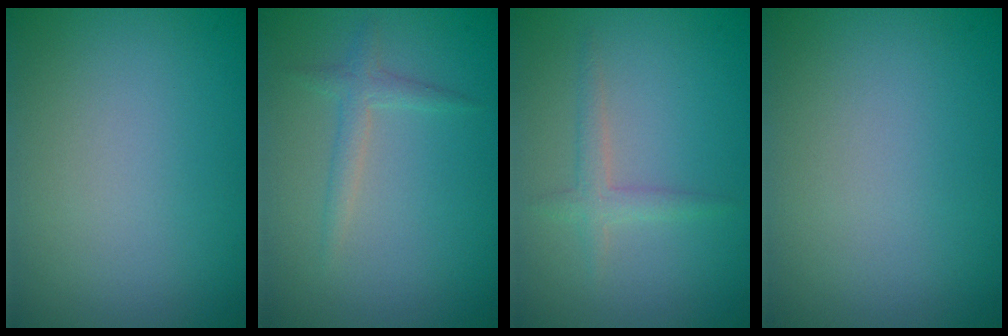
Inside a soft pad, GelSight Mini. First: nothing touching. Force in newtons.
{"total": 1.6, "press": 1.6, "slide": 0.1}
{"total": 1.5, "press": 1.5, "slide": 0.1}
{"total": 0.0}